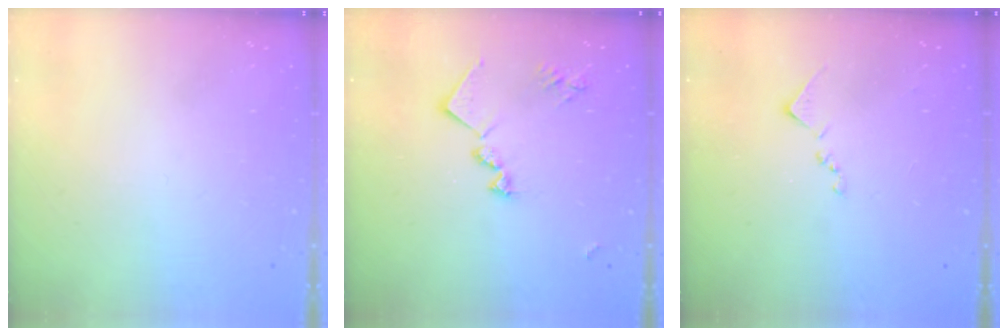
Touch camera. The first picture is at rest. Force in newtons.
{"total": 13.0, "press": 13.0, "slide": 0.3}
{"total": 7.6, "press": 7.6, "slide": 0.6}